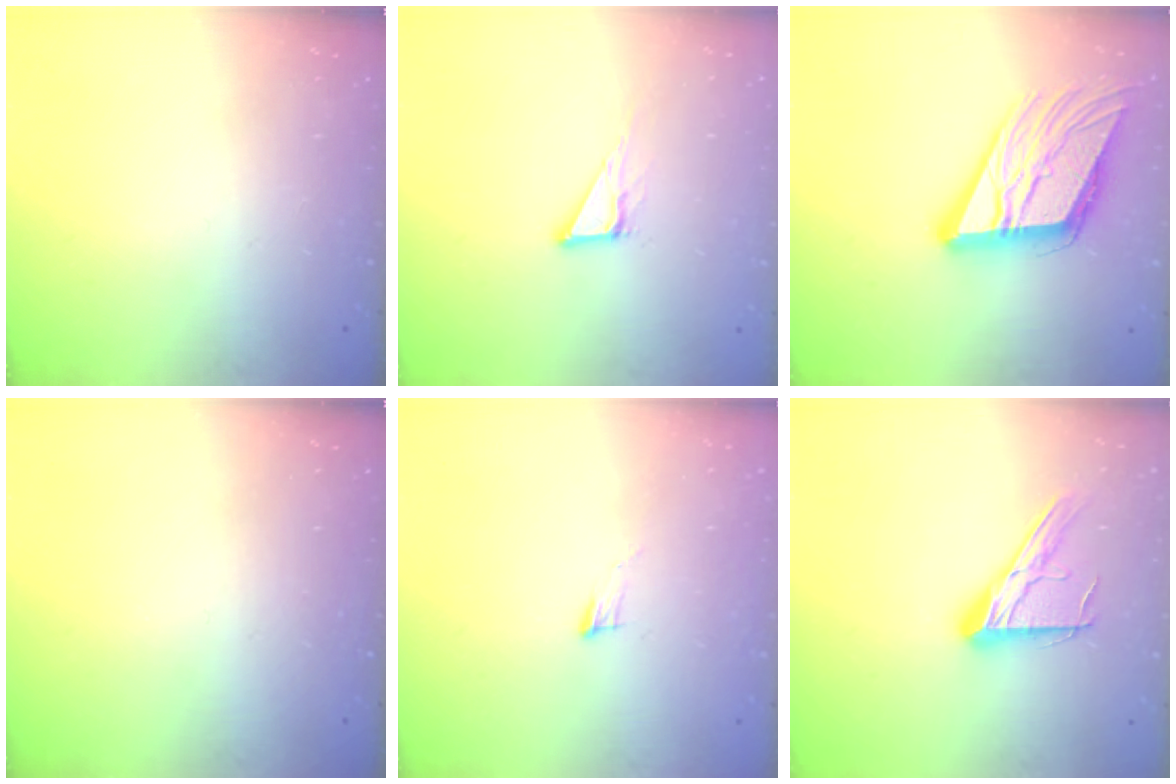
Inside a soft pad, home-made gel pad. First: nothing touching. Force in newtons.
{"total": 5.6, "press": 5.6, "slide": 0.3}
{"total": 18.7, "press": 18.4, "slide": 3.2}
{"total": 0.0}
{"total": 5.2, "press": 5.1, "slide": 1.0}
{"total": 13.9, "press": 13.8, "slide": 1.3}